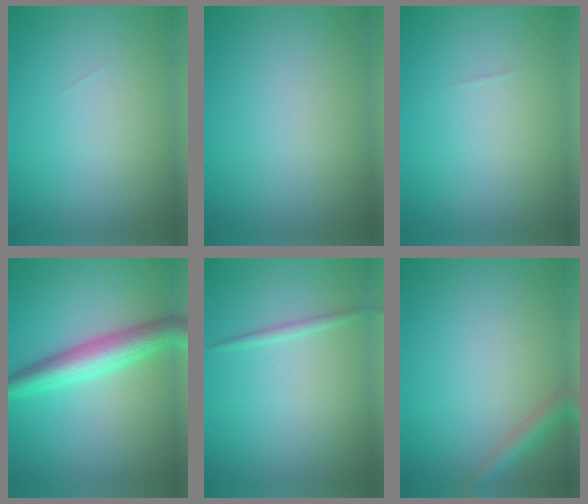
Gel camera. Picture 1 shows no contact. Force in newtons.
{"total": 0.0}
{"total": 0.0}
{"total": 4.7, "press": 4.7, "slide": 0.0}
{"total": 0.8, "press": 0.8, "slide": 0.0}
{"total": 1.9, "press": 1.9, "slide": 0.0}